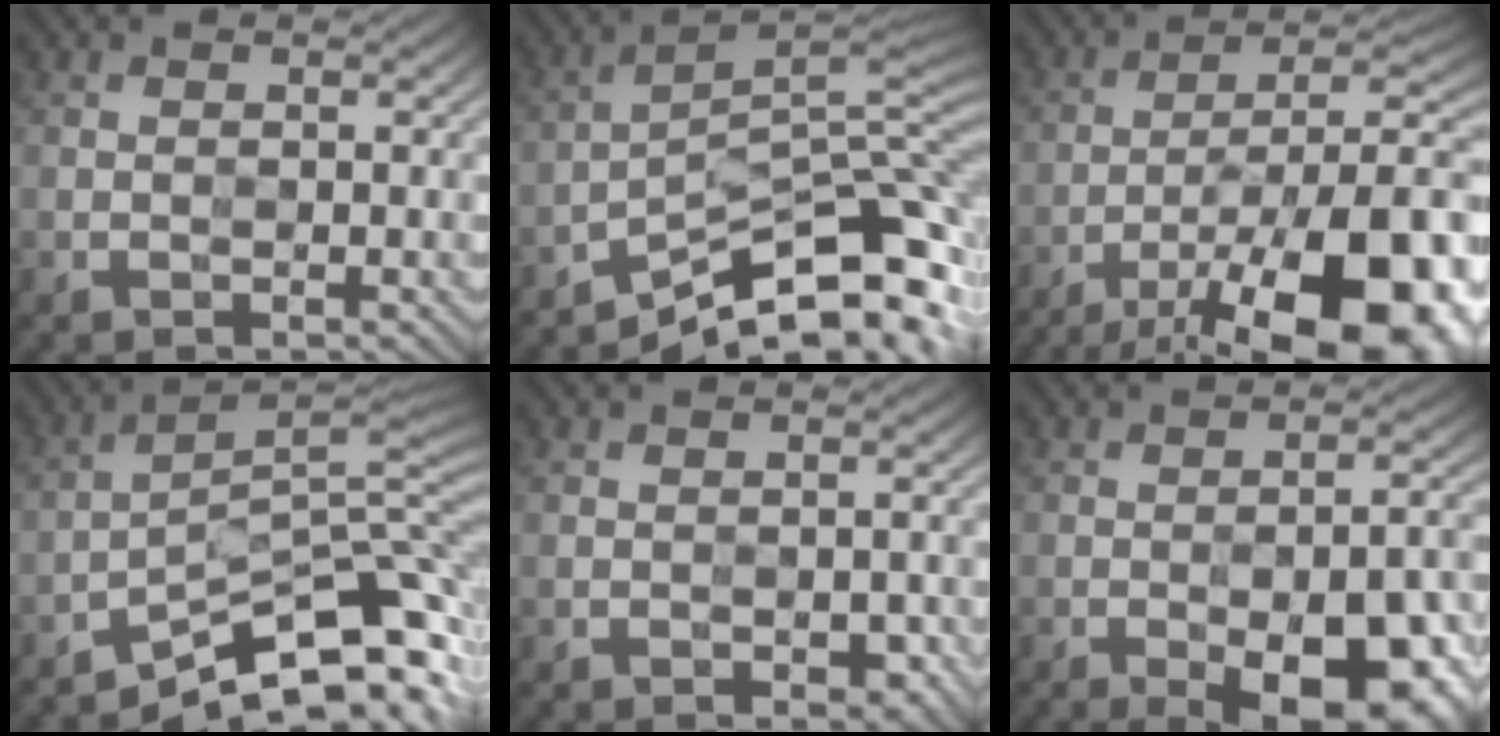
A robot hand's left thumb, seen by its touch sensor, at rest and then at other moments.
{"total": 12.0, "force": [-8.2, 3.1, 8.1], "torque": [-0.126, -0.001, -0.144]}
{"total": 20.3, "force": [-11.0, 8.2, 14.9], "torque": [-0.178, -0.014, -0.156]}
{"total": 10.3, "force": [-7.3, 2.7, 6.7], "torque": [-0.099, -0.001, -0.133]}
{"total": 1.8, "force": [-0.7, 1.0, 1.2], "torque": [-0.017, -0.001, -0.011]}
{"total": 13.8, "force": [-6.4, 5.6, 10.9], "torque": [-0.131, 0.003, -0.090]}